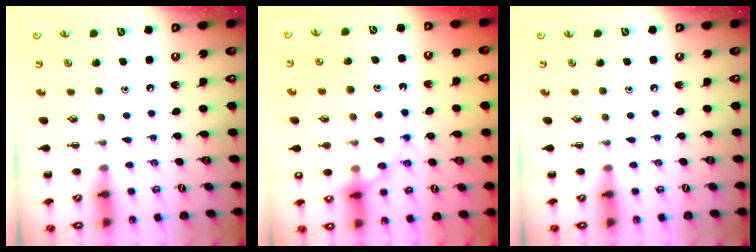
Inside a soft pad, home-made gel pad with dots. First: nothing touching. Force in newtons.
{"total": 17.1, "press": 17.1, "slide": 1.1}
{"total": 0.0}